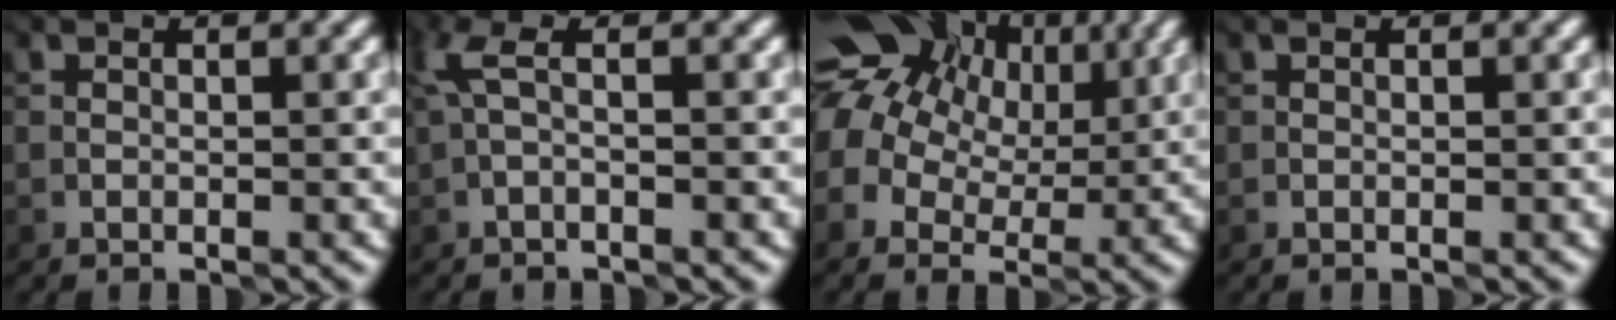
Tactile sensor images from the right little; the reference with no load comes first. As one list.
[{"total": 2.5, "force": [0.3, 0.7, 2.4], "torque": [-0.059, 0.013, -0.002]}, {"total": 14.2, "force": [5.3, 10.8, 7.6], "torque": [-0.161, 0.043, 0.083]}, {"total": 0.0}]